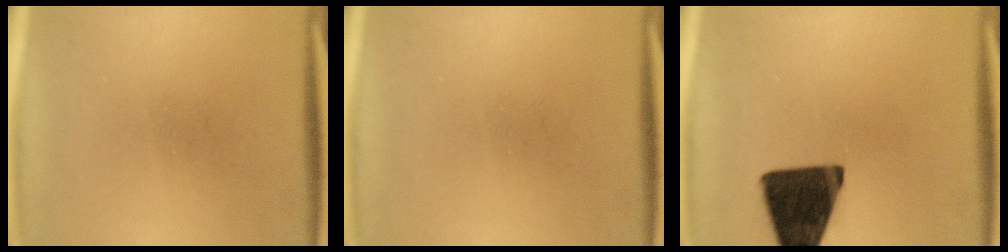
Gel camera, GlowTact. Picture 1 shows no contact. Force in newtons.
{"total": 0.0}
{"total": 16.0}